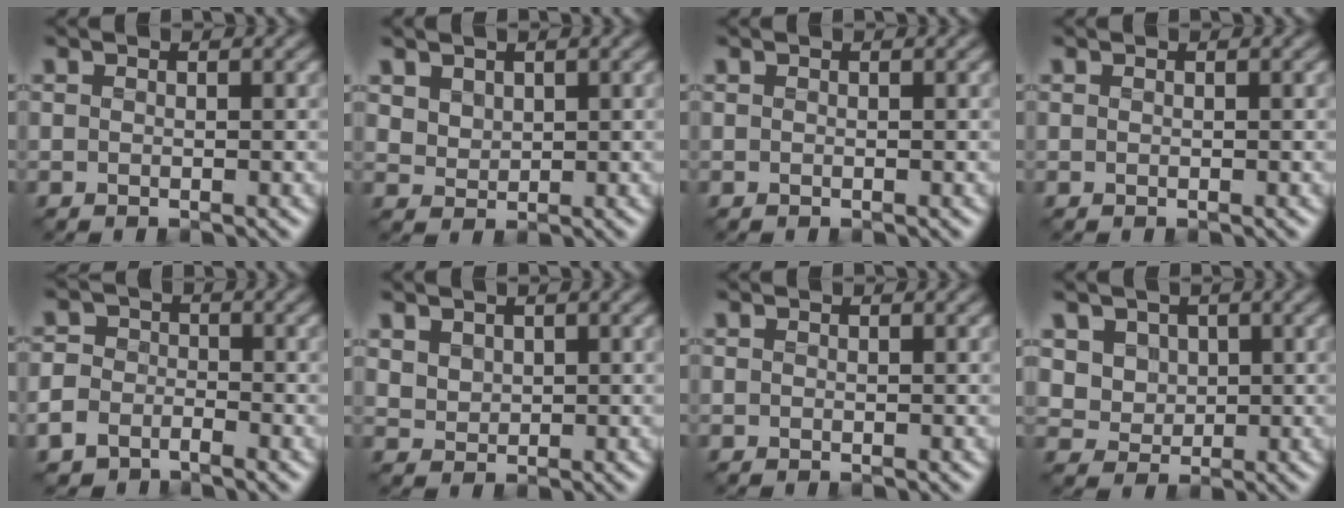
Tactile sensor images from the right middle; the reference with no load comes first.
{"total": 2.0, "force": [1.1, 1.4, 0.9], "torque": [-0.029, -0.008, 0.029]}
{"total": 0.0}
{"total": 0.0}
{"total": 3.7, "force": [-2.6, 2.4, 1.2], "torque": [-0.014, -0.005, -0.058]}
{"total": 1.8, "force": [0.8, 1.3, 0.8], "torque": [-0.027, -0.007, 0.021]}
{"total": 0.0}
{"total": 3.9, "force": [1.4, 3.2, 1.6], "torque": [-0.048, -0.004, 0.032]}